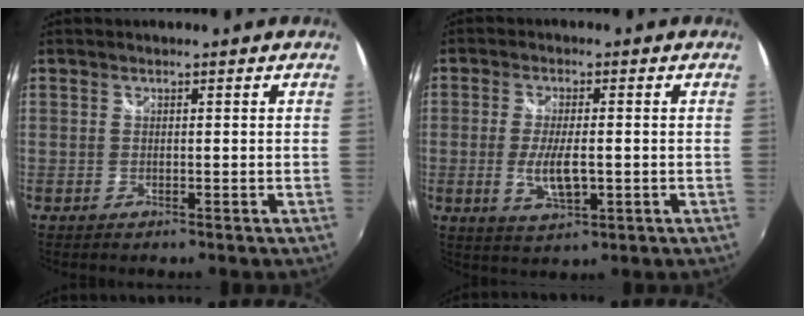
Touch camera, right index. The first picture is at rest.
{"total": 6.7, "force": [-1.3, 2.1, 6.2], "torque": [-0.121, -0.010, -0.020]}